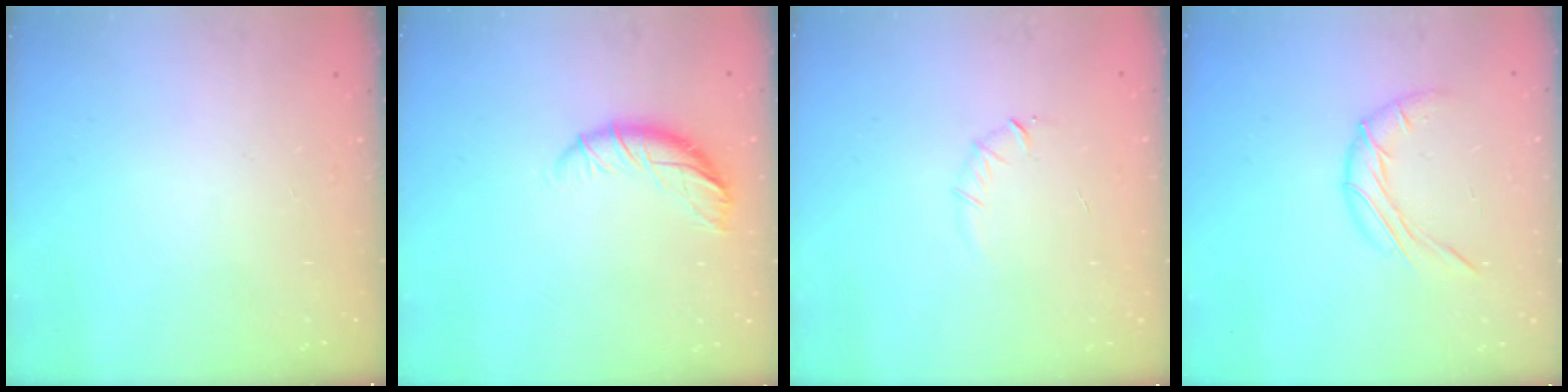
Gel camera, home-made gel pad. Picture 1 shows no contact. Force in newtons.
{"total": 9.5, "press": 9.5, "slide": 0.3}
{"total": 3.8, "press": 3.6, "slide": 1.1}
{"total": 9.6, "press": 9.6, "slide": 0.7}